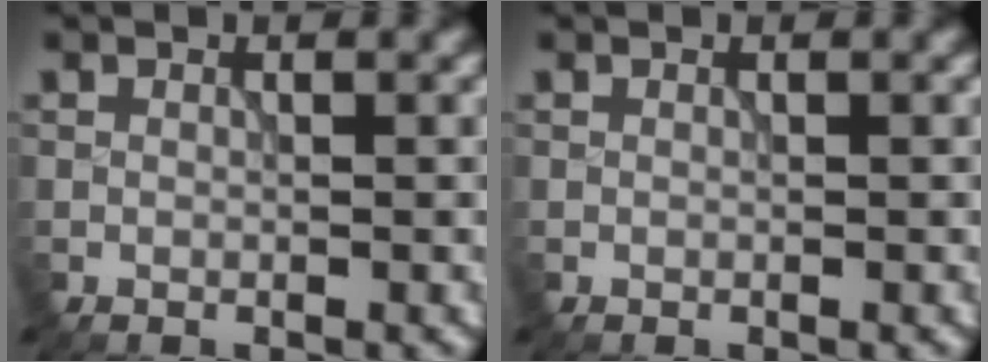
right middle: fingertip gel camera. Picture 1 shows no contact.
{"total": 0.0}